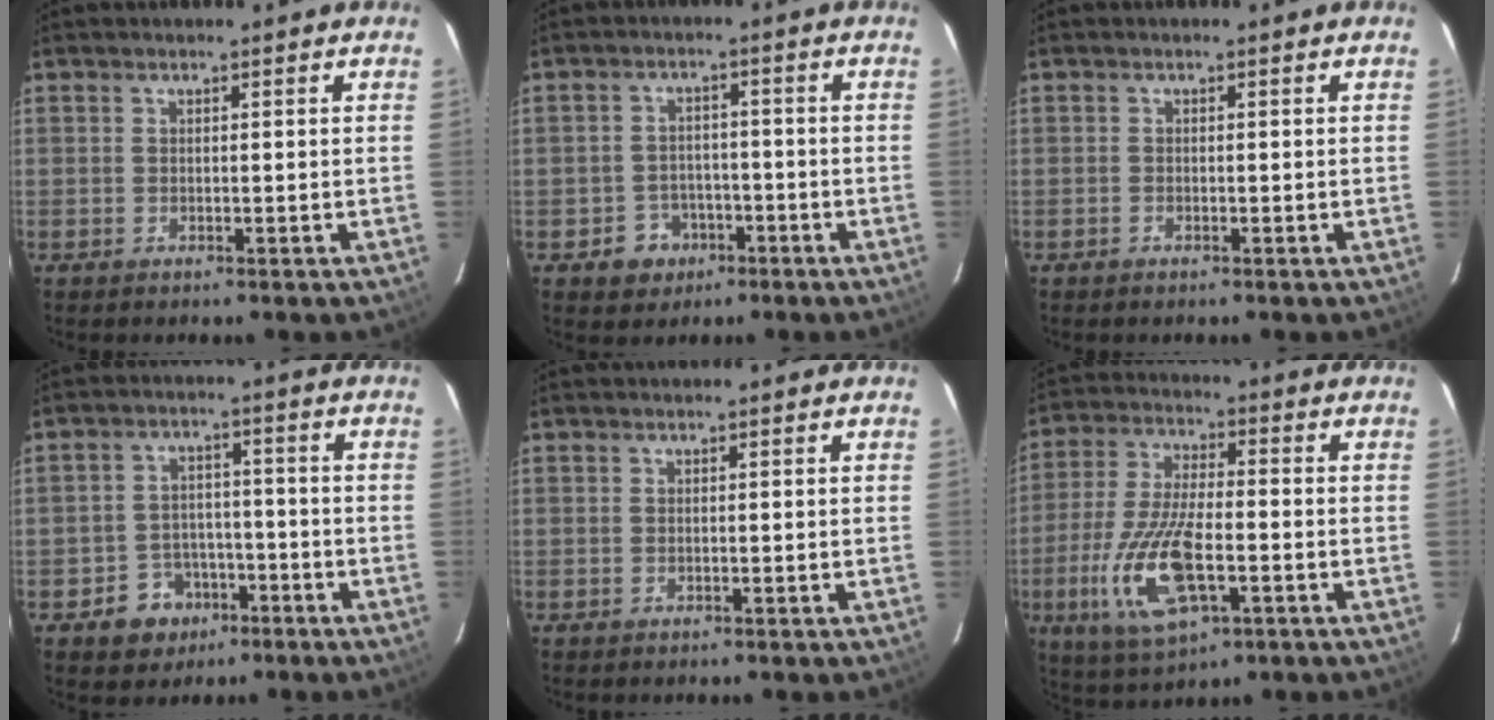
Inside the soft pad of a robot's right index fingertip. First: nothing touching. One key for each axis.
{"total": 5.7, "fx": -2.8, "fy": 4.9, "fz": 0.9, "tx": -0.033, "ty": 0.019, "tz": -0.032}
{"total": 0.5, "fx": -0.5, "fy": 0.2, "fz": 0.1, "tx": -0.002, "ty": 0.002, "tz": -0.011}
{"total": 7.4, "fx": -4.0, "fy": 6.0, "fz": 1.4, "tx": -0.044, "ty": 0.026, "tz": -0.049}
{"total": 0.0}
{"total": 15.7, "fx": -5.2, "fy": 6.1, "fz": 13.5, "tx": -0.293, "ty": -0.017, "tz": -0.093}